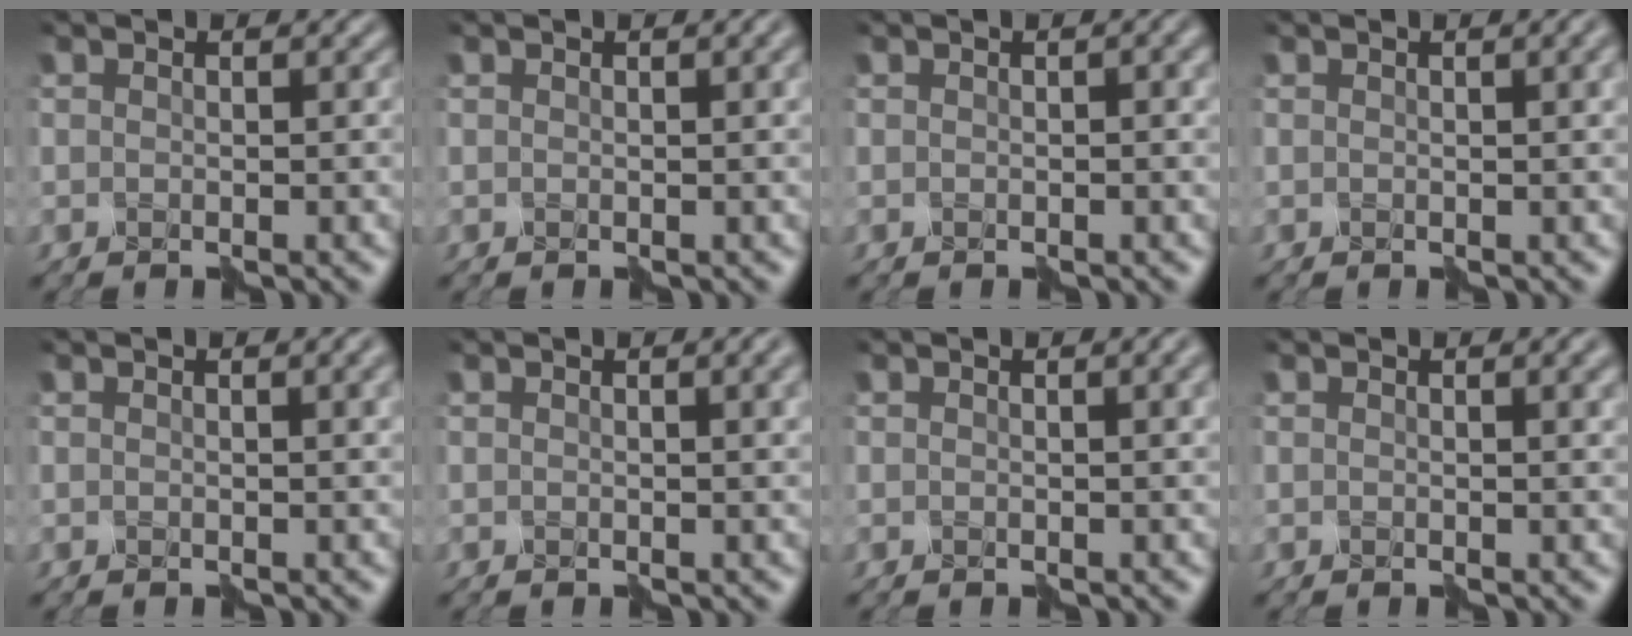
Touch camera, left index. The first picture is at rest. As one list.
[{"total": 1.7, "force": [0.5, 0.6, 1.5], "torque": [-0.014, 0.004, 0.004]}, {"total": 1.4, "force": [0.3, 0.4, 1.3], "torque": [-0.017, 0.001, 0.003]}, {"total": 2.6, "force": [0.8, 1.0, 2.3], "torque": [-0.016, 0.011, 0.001]}, {"total": 2.5, "force": [0.8, 0.9, 2.2], "torque": [-0.018, 0.008, 0.003]}, {"total": 2.9, "force": [1.0, 1.1, 2.5], "torque": [-0.020, 0.009, 0.004]}, {"total": 2.5, "force": [0.8, 0.9, 2.2], "torque": [-0.017, 0.010, 0.002]}, {"total": 1.9, "force": [0.7, 0.4, 1.7], "torque": [-0.018, 0.003, 0.007]}]